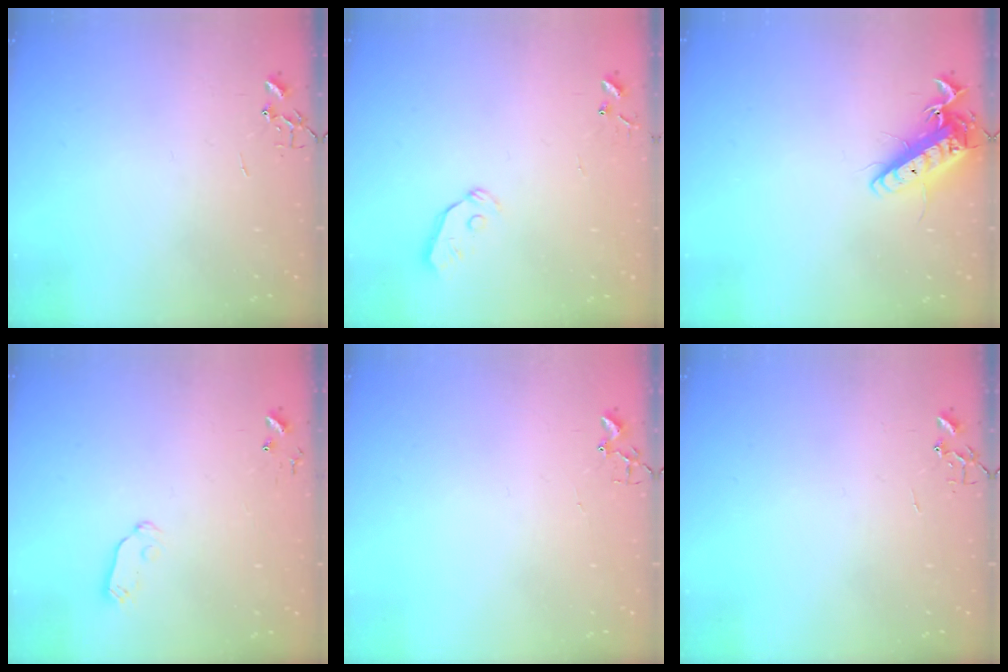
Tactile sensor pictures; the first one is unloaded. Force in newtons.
{"total": 3.0, "press": 3.0, "slide": 0.3}
{"total": 15.4, "press": 15.1, "slide": 2.8}
{"total": 5.6, "press": 5.6, "slide": 0.3}
{"total": 1.8, "press": 1.8, "slide": 0.2}
{"total": 0.0}